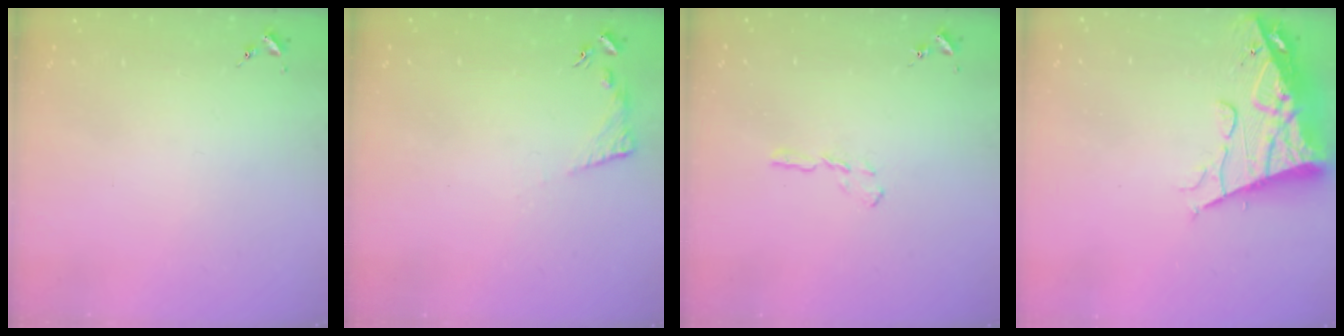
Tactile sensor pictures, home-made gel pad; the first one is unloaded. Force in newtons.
{"total": 6.0, "press": 6.0, "slide": 0.4}
{"total": 3.9, "press": 3.9, "slide": 0.4}
{"total": 15.2, "press": 15.1, "slide": 1.8}